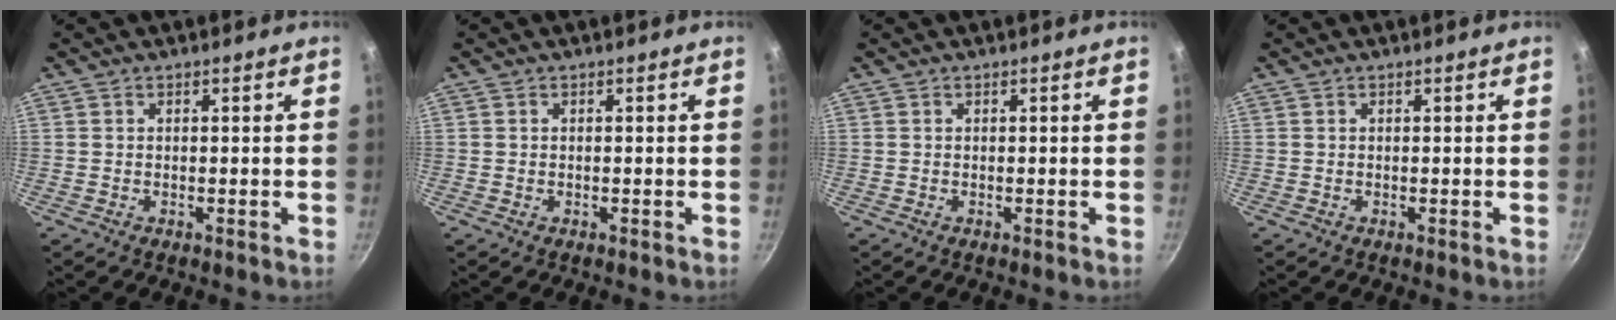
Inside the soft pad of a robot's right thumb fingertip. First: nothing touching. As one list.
[{"total": 0.0}, {"total": 0.0}, {"total": 0.0}]